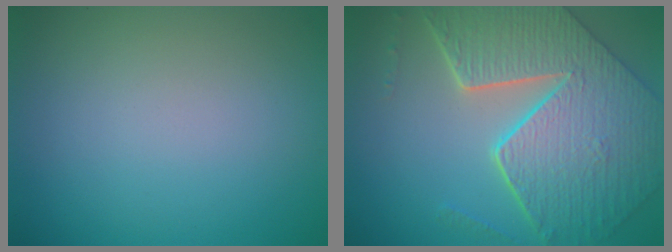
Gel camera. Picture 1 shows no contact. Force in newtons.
{"total": 9.6, "press": 7.0, "slide": 6.4}